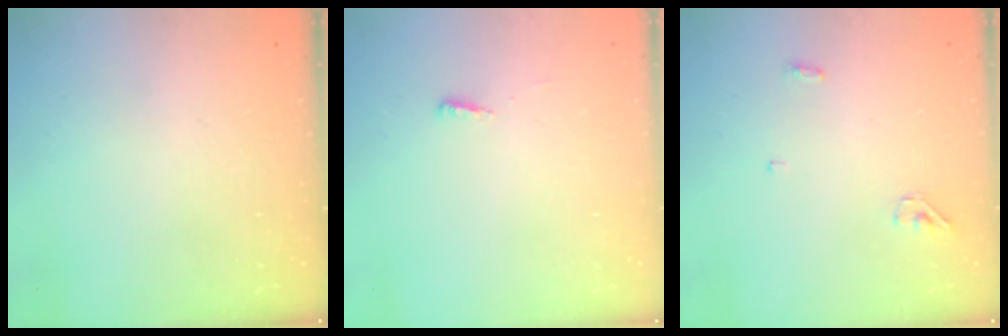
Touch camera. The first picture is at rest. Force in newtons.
{"total": 3.1, "press": 3.0, "slide": 0.9}
{"total": 3.4, "press": 3.3, "slide": 1.0}